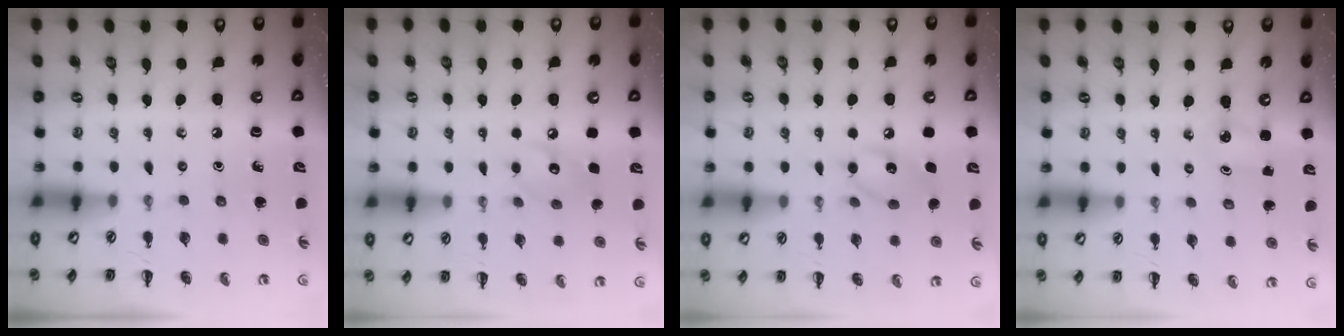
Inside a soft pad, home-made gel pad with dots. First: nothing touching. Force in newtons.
{"total": 8.0, "press": 8.0, "slide": 0.7}
{"total": 8.8, "press": 8.7, "slide": 1.4}
{"total": 1.5, "press": 1.5, "slide": 0.3}